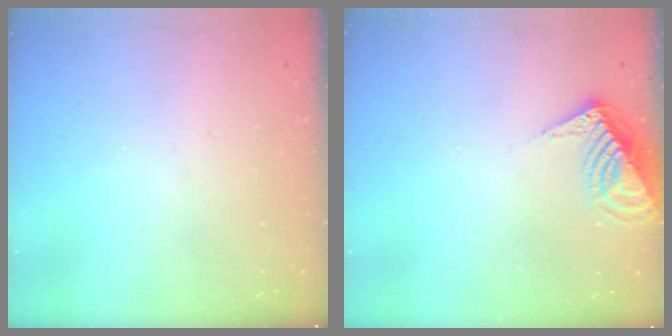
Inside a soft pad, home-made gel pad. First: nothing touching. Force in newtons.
{"total": 8.5, "press": 8.5, "slide": 0.5}